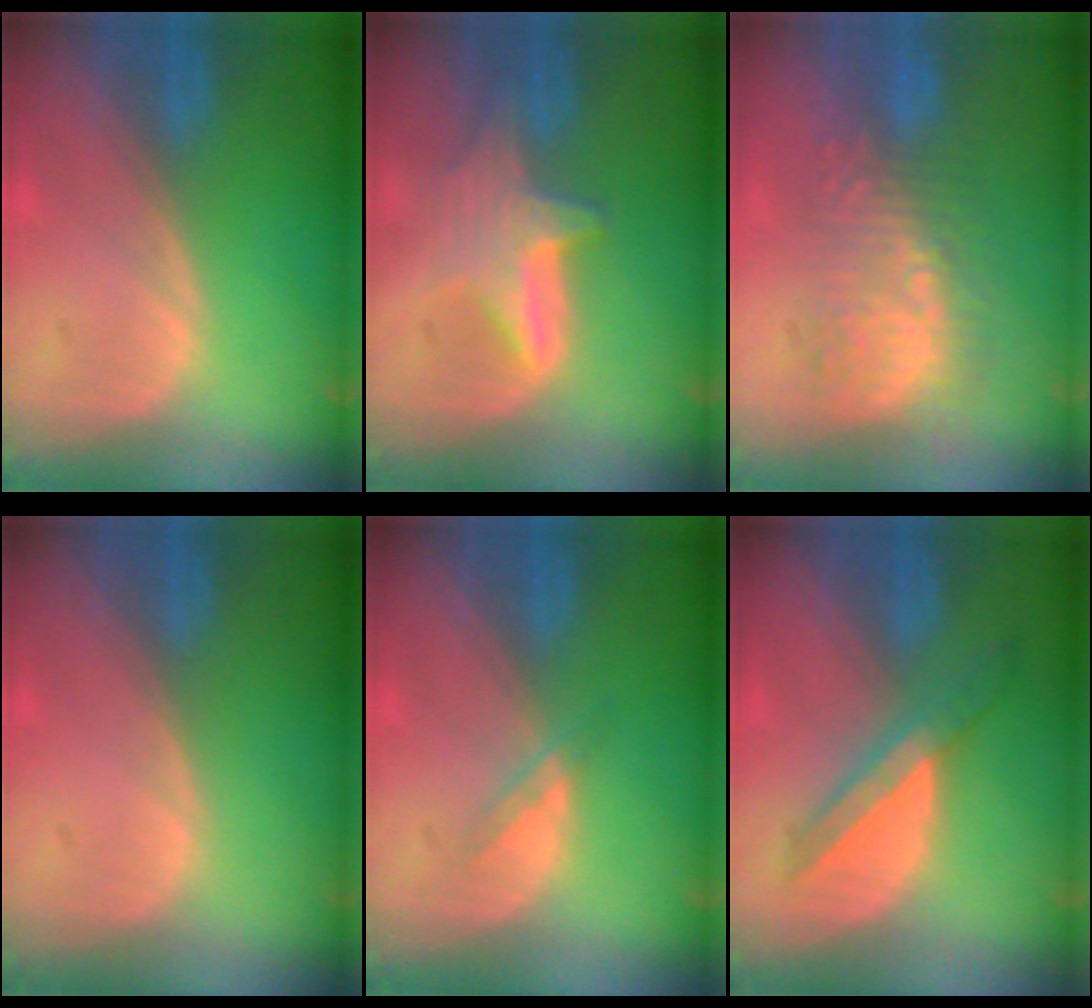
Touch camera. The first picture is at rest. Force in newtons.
{"total": 6.2, "press": 6.0, "slide": 1.3}
{"total": 8.9, "press": 8.5, "slide": 2.5}
{"total": 0.0}
{"total": 1.5, "press": 1.5, "slide": 0.1}
{"total": 5.8, "press": 5.5, "slide": 1.9}